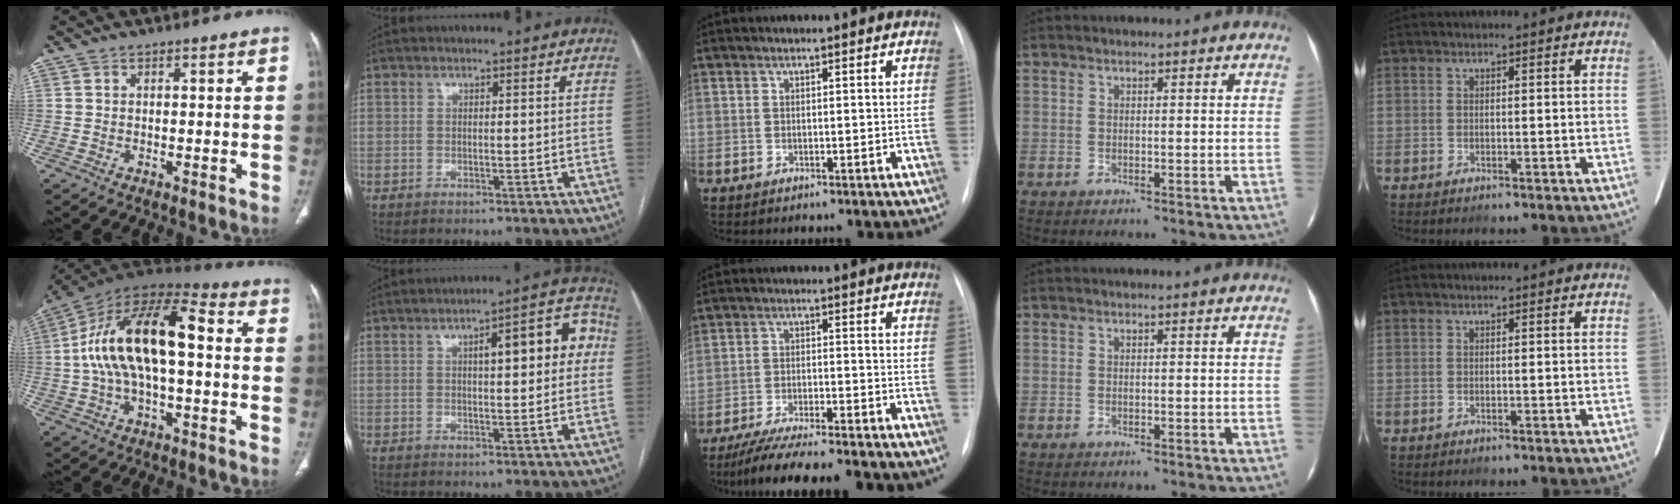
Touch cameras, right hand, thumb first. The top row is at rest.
{"thumb": {"total": 19.5, "force": [0.7, 9.0, 17.2], "torque": [-0.314, 0.050, 0.004]}, "index": {"total": 9.2, "force": [1.8, 2.7, 8.6], "torque": [-0.104, 0.031, 0.018]}, "middle": {"total": 10.6, "force": [-8.8, 0.6, 5.8], "torque": [-0.094, -0.022, -0.140]}}